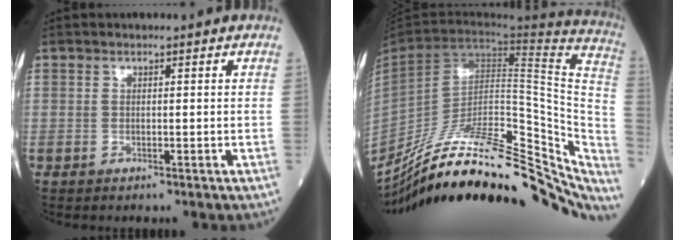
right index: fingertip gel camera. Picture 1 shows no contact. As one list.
[{"total": 34.6, "force": [-25.5, 10.5, 21.0], "torque": [-0.274, -0.019, -0.366]}]